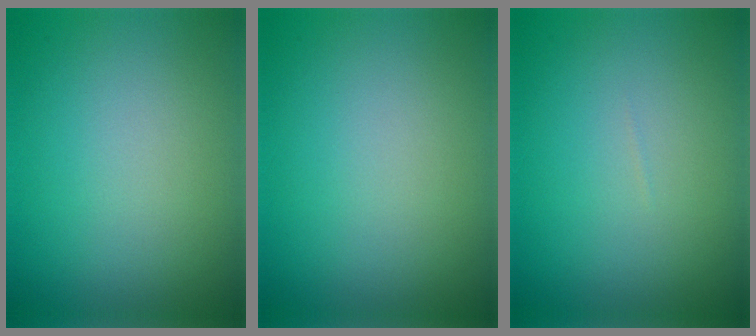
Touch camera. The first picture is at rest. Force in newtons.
{"total": 0.0}
{"total": 0.0}